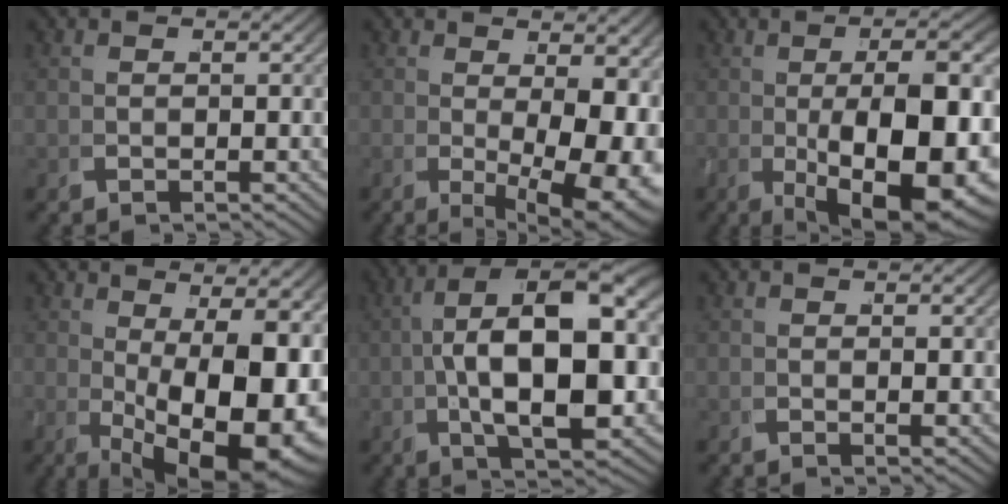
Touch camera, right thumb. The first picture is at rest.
{"total": 8.9, "force": [-0.3, 4.2, 7.8], "torque": [-0.123, -0.032, 0.018]}
{"total": 13.5, "force": [-1.9, 6.1, 11.9], "torque": [-0.193, -0.029, 0.002]}
{"total": 16.5, "force": [-2.0, 8.3, 14.2], "torque": [-0.228, -0.060, 0.017]}
{"total": 13.3, "force": [2.0, 6.0, 11.6], "torque": [-0.188, -0.017, 0.039]}
{"total": 1.1, "force": [0.7, 0.1, 0.8], "torque": [-0.015, 0.002, 0.010]}